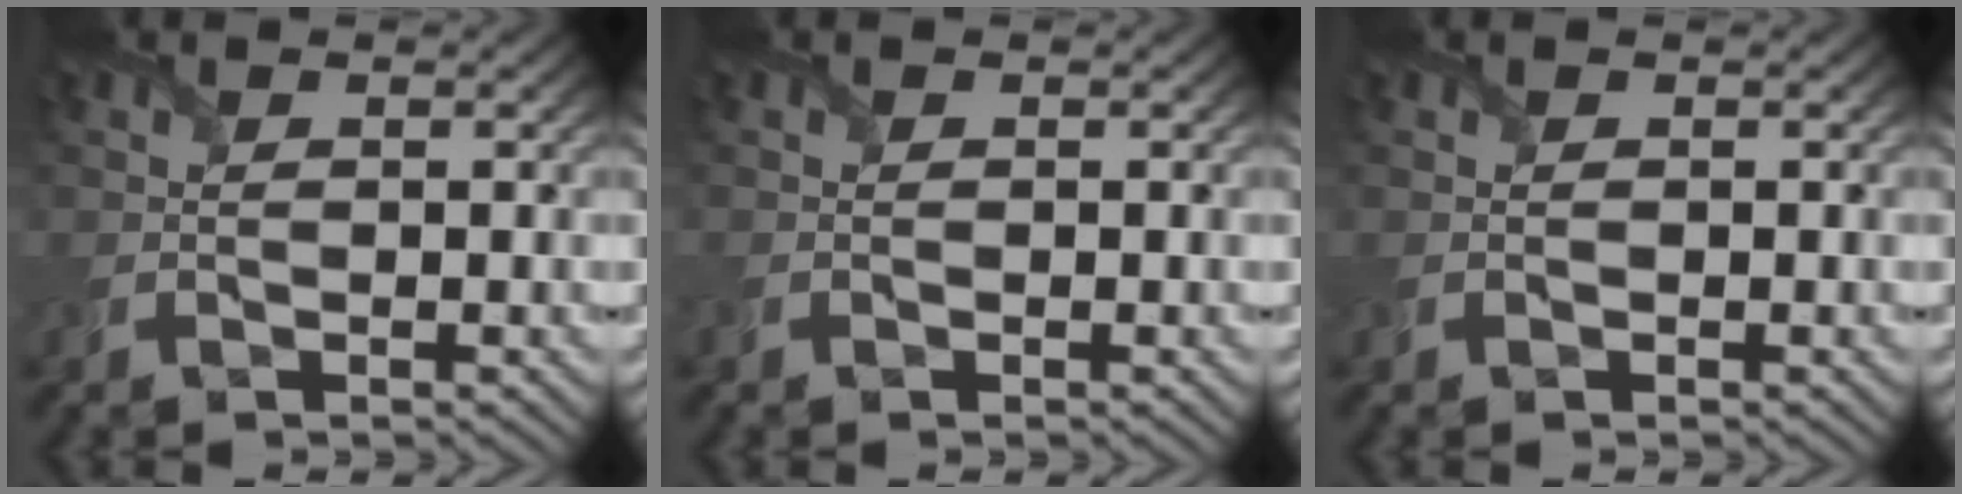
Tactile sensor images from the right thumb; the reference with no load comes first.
{"total": 0.0}
{"total": 0.0}